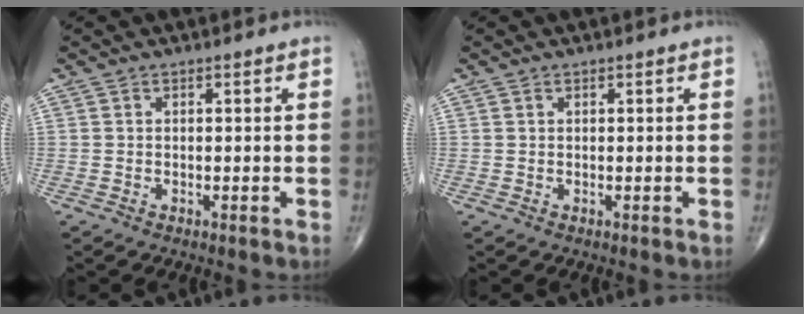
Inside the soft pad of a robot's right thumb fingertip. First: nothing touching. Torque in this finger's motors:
{"motor_torque": [0.35, 0.21, -0.07, 0.07, 0.04]}